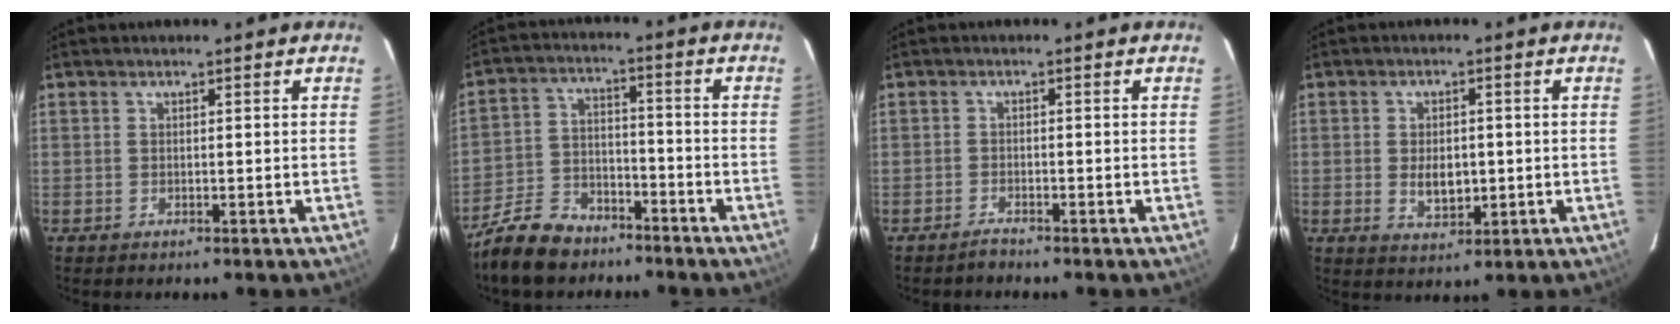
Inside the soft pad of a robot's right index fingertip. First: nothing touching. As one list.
[{"total": 11.9, "force": [-9.2, 5.8, 4.8], "torque": [-0.129, 0.007, -0.163]}, {"total": 1.4, "force": [-1.4, 0.0, 0.2], "torque": [-0.006, -0.001, -0.026]}, {"total": 5.3, "force": [-0.5, 3.2, 4.2], "torque": [-0.078, -0.002, -0.001]}]